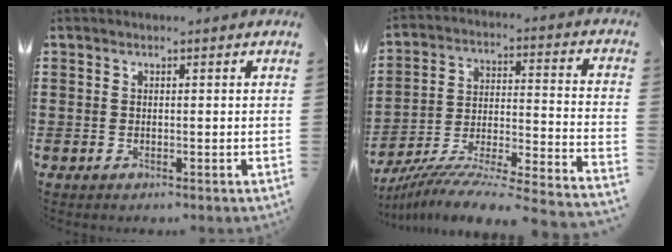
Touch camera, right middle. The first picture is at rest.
{"total": 7.4, "force": [-6.8, -0.8, 2.9], "torque": [-0.049, -0.013, -0.141]}